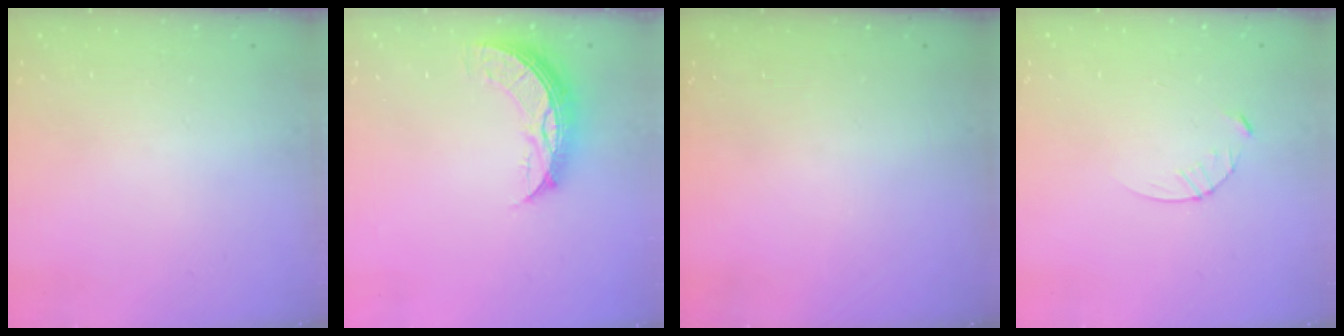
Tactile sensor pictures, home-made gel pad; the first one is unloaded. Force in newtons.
{"total": 8.4, "press": 8.4, "slide": 0.8}
{"total": 0.0}
{"total": 3.9, "press": 3.8, "slide": 0.4}